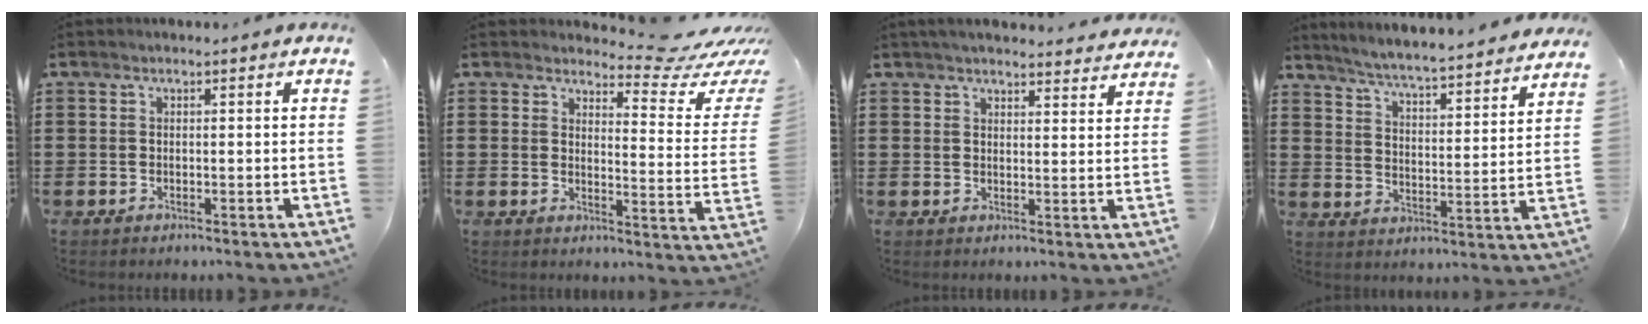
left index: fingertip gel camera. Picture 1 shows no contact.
{"total": 6.1, "force": [5.3, 0.9, 2.9], "torque": [-0.049, -0.043, 0.084]}
{"total": 3.5, "force": [3.4, 0.1, 0.7], "torque": [-0.016, -0.019, 0.061]}
{"total": 4.8, "force": [4.6, -0.8, 1.0], "torque": [-0.043, -0.042, 0.074]}